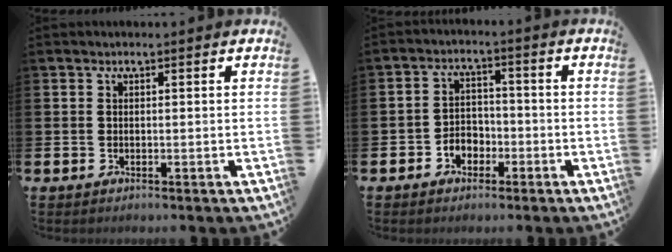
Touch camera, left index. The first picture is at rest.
{"total": 2.7, "force": [-1.8, 1.9, 0.7], "torque": [-0.010, 0.006, -0.042]}